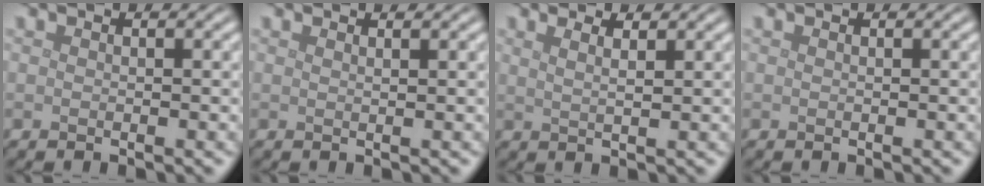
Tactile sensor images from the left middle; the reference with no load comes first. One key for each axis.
{"total": 1.1, "fx": 0.8, "fy": 0.4, "fz": 0.7, "tx": 0.001, "ty": 0.002, "tz": 0.000}
{"total": 3.2, "fx": 2.0, "fy": 1.4, "fz": 2.1, "tx": -0.013, "ty": 0.018, "tz": -0.001}
{"total": 0.0}